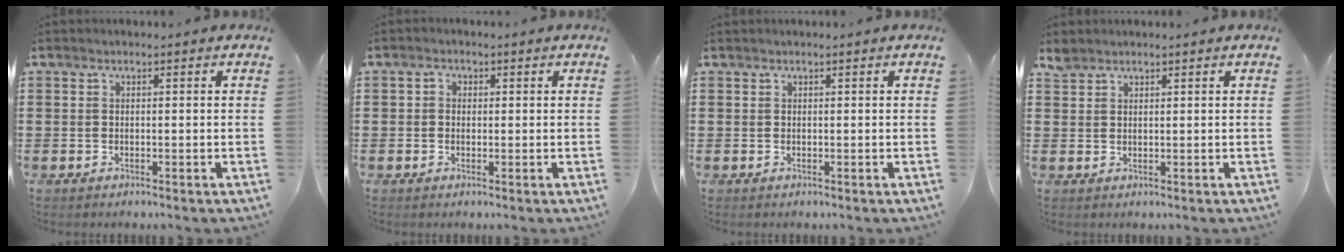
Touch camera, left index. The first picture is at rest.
{"total": 1.4, "force": [-0.1, 1.4, 0.3], "torque": [-0.011, 0.008, -0.004]}
{"total": 0.0}
{"total": 1.8, "force": [1.7, 0.6, 0.4], "torque": [-0.013, 0.001, 0.033]}